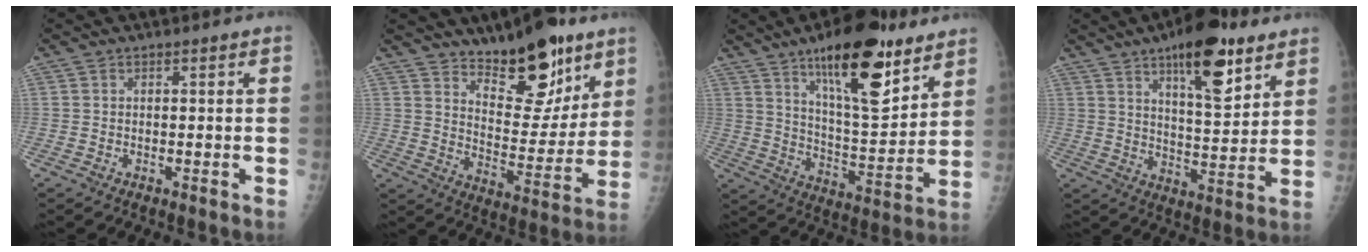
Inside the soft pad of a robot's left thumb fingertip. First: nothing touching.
{"total": 16.1, "force": [11.0, 6.6, 9.7], "torque": [-0.092, -0.082, 0.180]}
{"total": 20.0, "force": [12.2, 6.6, 14.4], "torque": [-0.188, -0.072, 0.199]}
{"total": 14.9, "force": [8.7, 5.2, 10.9], "torque": [-0.134, -0.050, 0.133]}